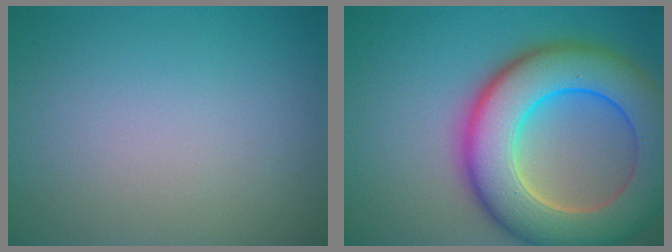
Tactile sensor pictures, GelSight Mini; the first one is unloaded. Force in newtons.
{"total": 12.2, "press": 12.1, "slide": 0.6}